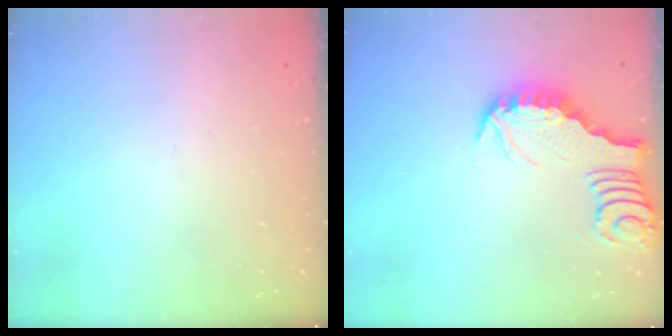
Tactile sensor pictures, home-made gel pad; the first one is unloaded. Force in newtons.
{"total": 3.1, "press": 3.1, "slide": 0.3}